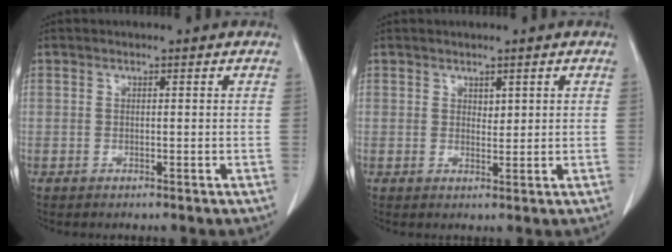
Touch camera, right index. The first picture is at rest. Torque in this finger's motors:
{"motor_torque": [-0.10, 0.22, -0.02, 0.00]}